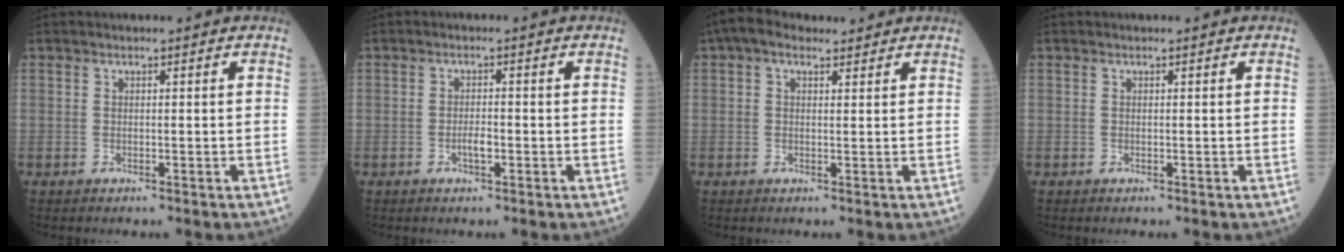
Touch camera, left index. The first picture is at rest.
{"total": 1.8, "force": [-0.6, 0.5, 1.6], "torque": [-0.030, 0.002, -0.011]}
{"total": 4.7, "force": [3.3, 2.3, 2.5], "torque": [-0.055, 0.038, 0.060]}
{"total": 0.0}